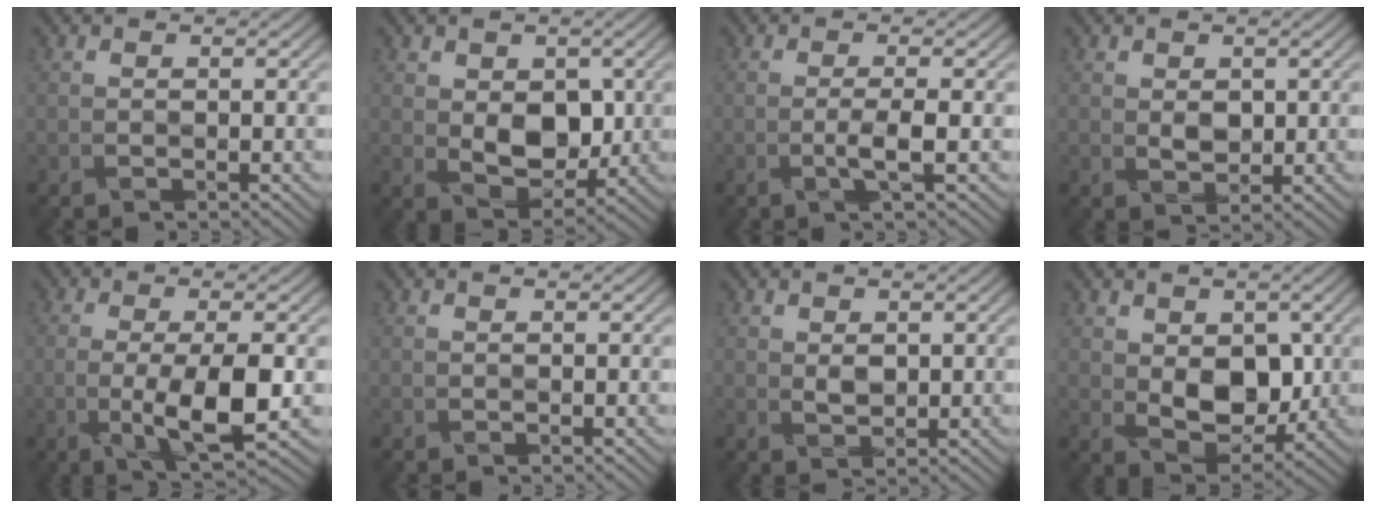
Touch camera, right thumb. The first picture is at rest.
{"total": 5.7, "force": [0.8, 4.0, 3.9], "torque": [-0.068, -0.009, 0.021]}
{"total": 2.4, "force": [-0.7, 0.3, 2.2], "torque": [-0.036, 0.005, -0.022]}
{"total": 1.7, "force": [0.7, 1.2, 0.9], "torque": [-0.017, -0.005, 0.020]}
{"total": 7.5, "force": [-1.6, 2.0, 7.0], "torque": [-0.125, -0.002, -0.025]}
{"total": 0.0}
{"total": 1.4, "force": [0.7, 0.9, 0.7], "torque": [-0.016, -0.004, 0.019]}
{"total": 6.7, "force": [0.9, 4.7, 4.6], "torque": [-0.086, -0.013, 0.023]}